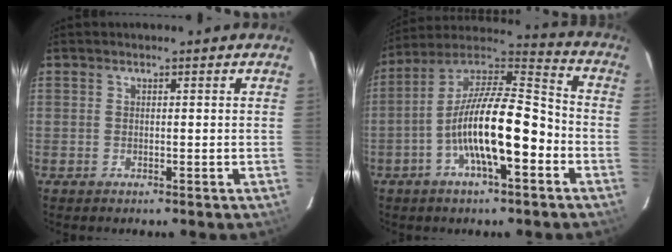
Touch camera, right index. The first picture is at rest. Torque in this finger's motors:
{"motor_torque": [0.84, -0.31, 1.05, 0.21]}